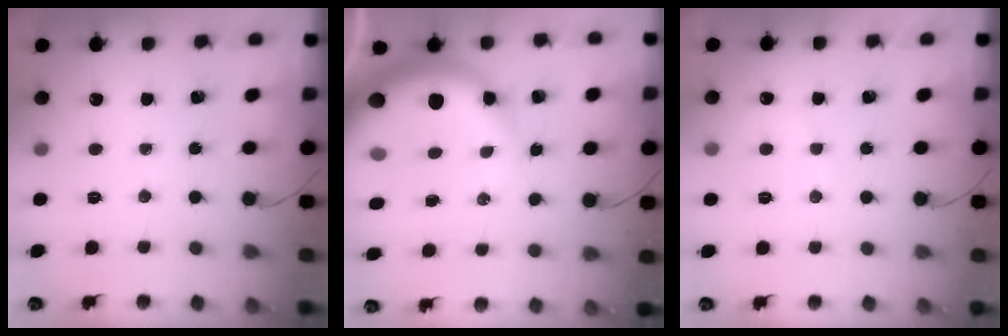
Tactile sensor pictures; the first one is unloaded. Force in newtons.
{"total": 14.2, "press": 13.9, "slide": 3.0}
{"total": 3.7, "press": 3.7, "slide": 0.5}